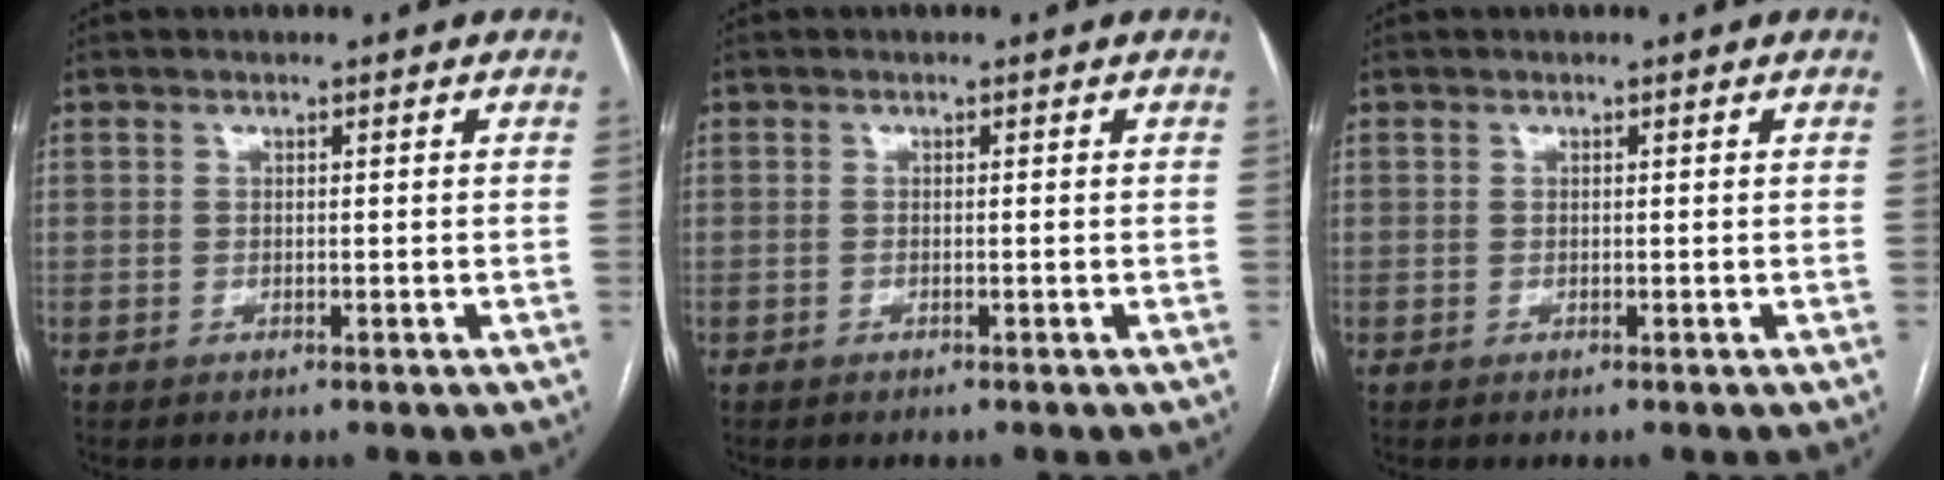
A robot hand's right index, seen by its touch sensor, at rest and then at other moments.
{"total": 0.0}
{"total": 0.0}